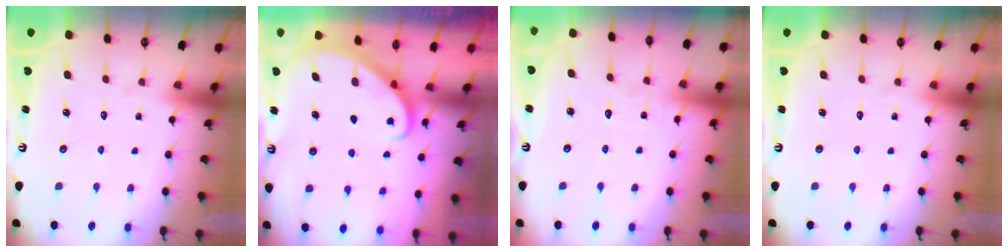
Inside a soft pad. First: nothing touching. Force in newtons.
{"total": 2.9, "press": 2.9, "slide": 0.2}
{"total": 2.2, "press": 2.1, "slide": 0.3}
{"total": 0.0}